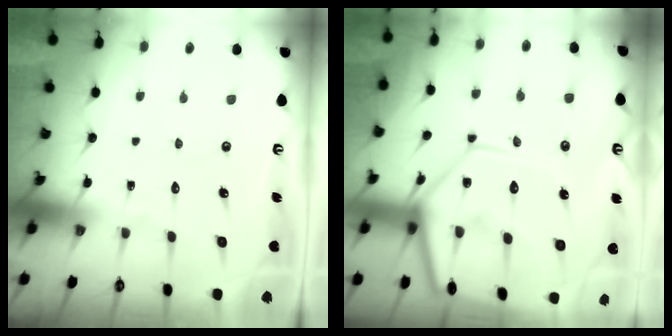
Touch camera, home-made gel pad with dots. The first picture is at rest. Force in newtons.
{"total": 17.3, "press": 17.2, "slide": 1.7}